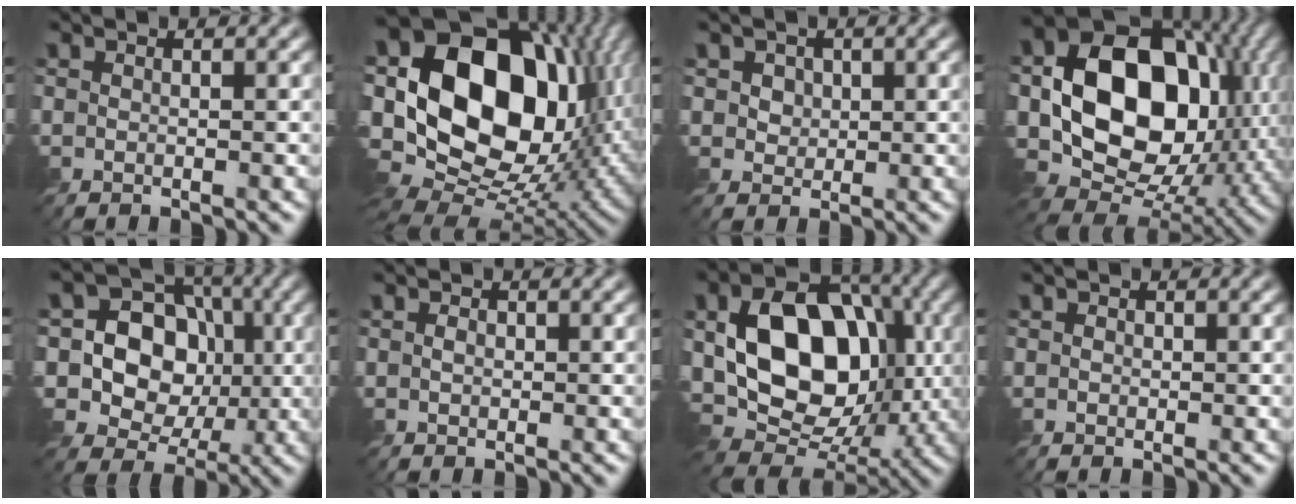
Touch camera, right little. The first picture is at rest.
{"total": 20.2, "force": [4.1, 14.3, 13.7], "torque": [-0.290, 0.012, 0.086]}
{"total": 2.2, "force": [0.9, 1.8, 0.9], "torque": [-0.035, -0.005, 0.027]}
{"total": 17.3, "force": [1.3, 13.0, 11.4], "torque": [-0.208, -0.023, 0.039]}
{"total": 10.8, "force": [0.4, 9.3, 5.4], "torque": [-0.100, 0.026, -0.020]}
{"total": 0.7, "force": [-0.1, 0.6, 0.3], "torque": [-0.008, -0.004, -0.005]}
{"total": 12.7, "force": [0.4, 9.2, 8.7], "torque": [-0.145, -0.011, 0.008]}
{"total": 0.5, "force": [0.0, 0.5, 0.0], "torque": [0.002, -0.005, -0.002]}